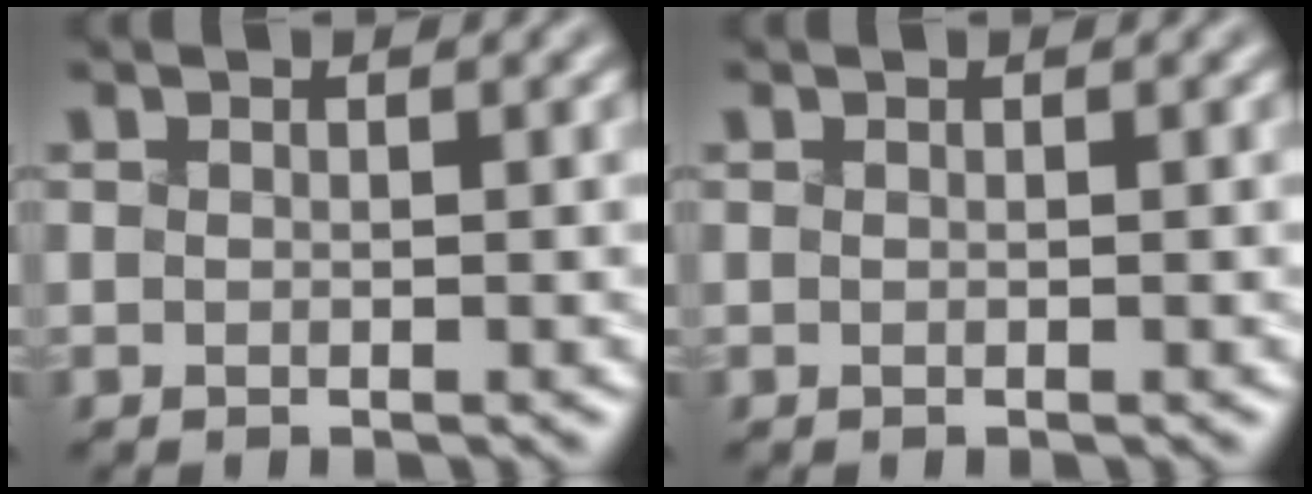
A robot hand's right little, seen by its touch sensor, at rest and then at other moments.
{"total": 0.0}